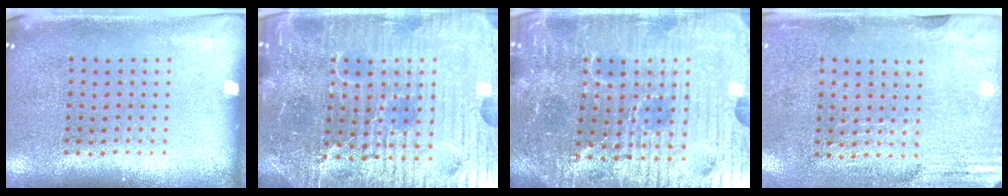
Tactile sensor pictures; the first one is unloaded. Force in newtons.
{"total": 6.8, "press": 6.1, "slide": 3.1}
{"total": 6.0, "press": 5.7, "slide": 2.0}
{"total": 2.9, "press": 2.5, "slide": 1.5}